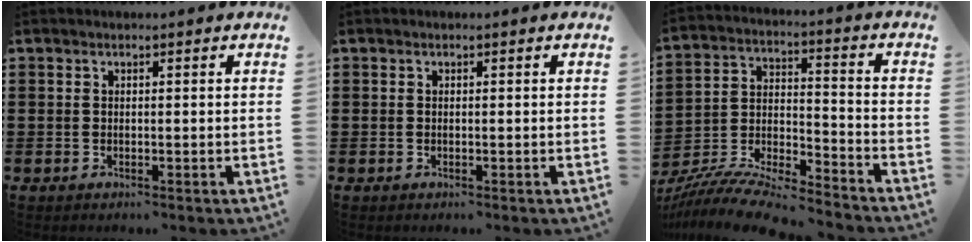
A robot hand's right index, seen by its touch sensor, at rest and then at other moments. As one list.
[{"total": 0.0}, {"total": 10.1, "force": [-9.5, 0.5, 3.3], "torque": [-0.073, 0.006, -0.194]}]